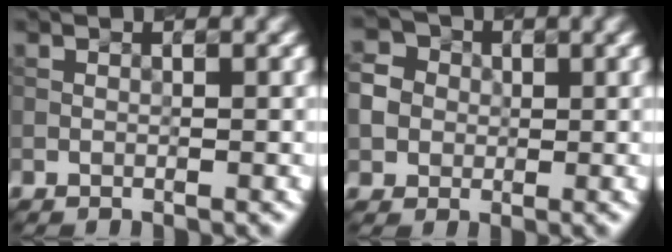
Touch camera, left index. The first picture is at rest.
{"total": 4.3, "force": [0.1, 4.0, 1.4], "torque": [-0.018, 0.013, -0.009]}